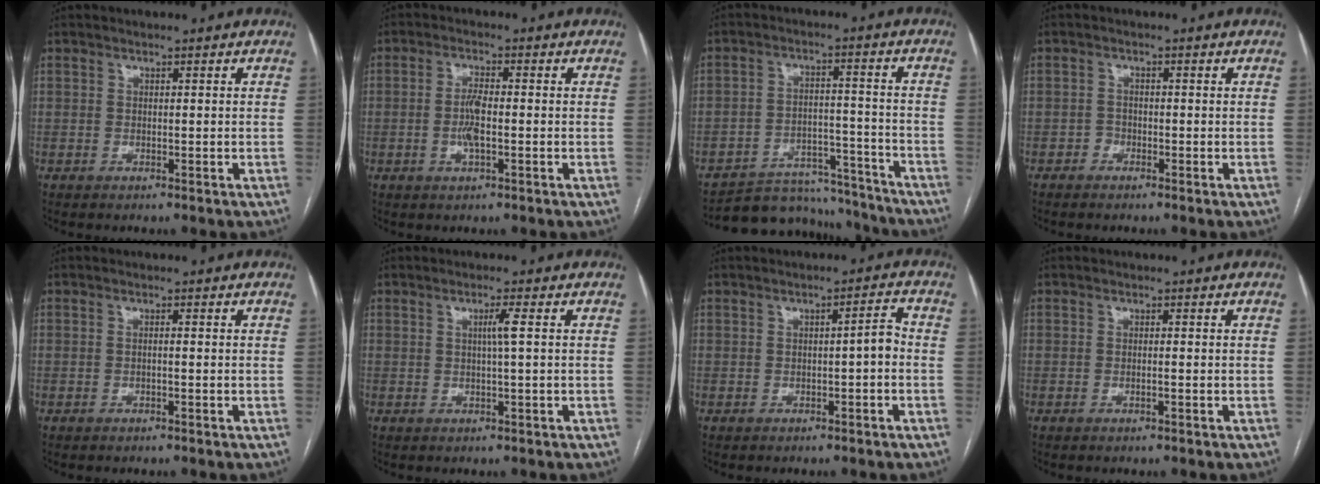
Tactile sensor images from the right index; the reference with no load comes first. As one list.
[{"total": 4.0, "force": [-0.7, 0.9, 3.8], "torque": [-0.080, 0.001, -0.013]}, {"total": 13.7, "force": [-13.0, 4.2, 1.3], "torque": [-0.008, 0.030, -0.181]}, {"total": 1.1, "force": [-0.8, 0.7, 0.2], "torque": [0.002, 0.005, -0.019]}, {"total": 0.6, "force": [-0.2, 0.0, 0.5], "torque": [-0.009, 0.002, -0.003]}, {"total": 2.2, "force": [0.4, -0.6, 2.1], "torque": [-0.037, -0.001, 0.006]}, {"total": 2.8, "force": [-0.6, 0.5, 2.6], "torque": [-0.034, 0.009, -0.009]}, {"total": 0.6, "force": [-0.2, 0.0, 0.5], "torque": [-0.009, 0.001, -0.004]}]